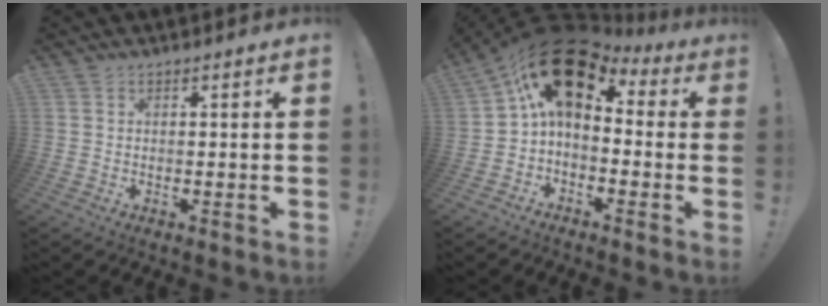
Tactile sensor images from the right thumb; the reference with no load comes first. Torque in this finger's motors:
{"motor_torque": [1.67, 3.34, 1.15, -0.51, 0.64]}